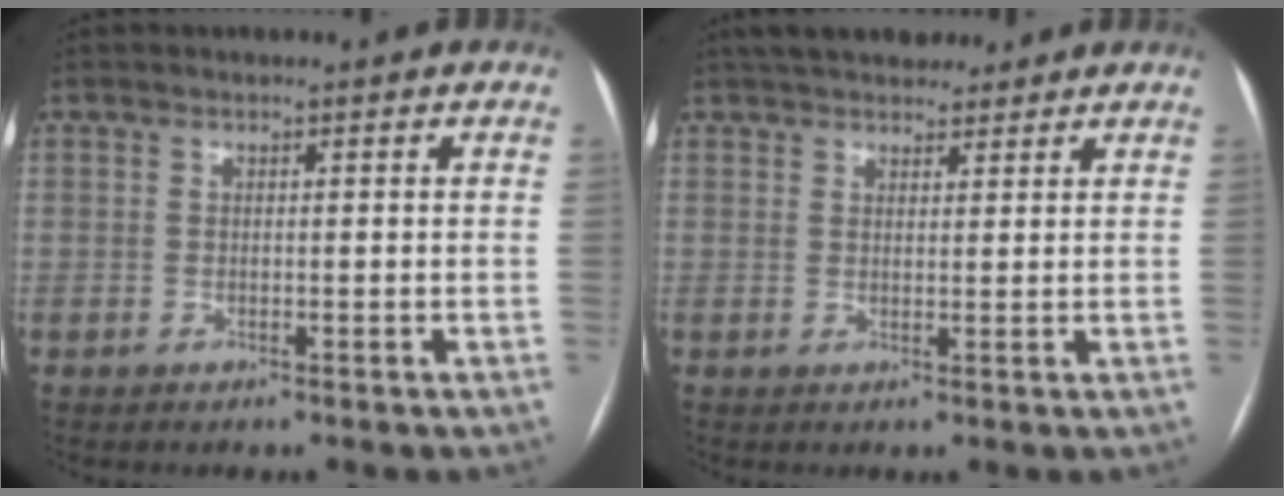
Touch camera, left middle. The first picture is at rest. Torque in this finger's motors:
{"motor_torque": [0.43, -0.40, 0.02, 0.05]}